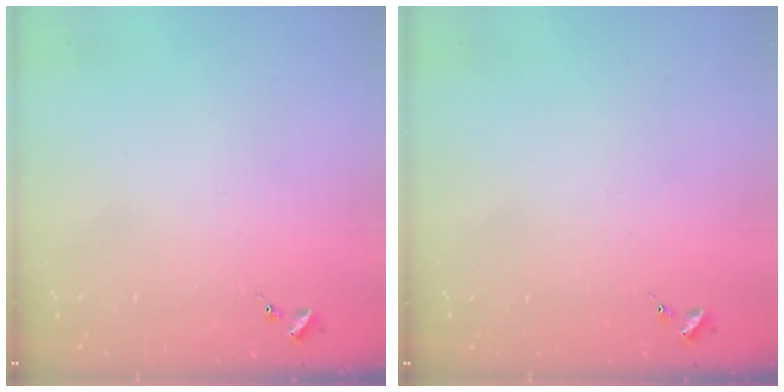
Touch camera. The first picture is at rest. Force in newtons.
{"total": 0.0}